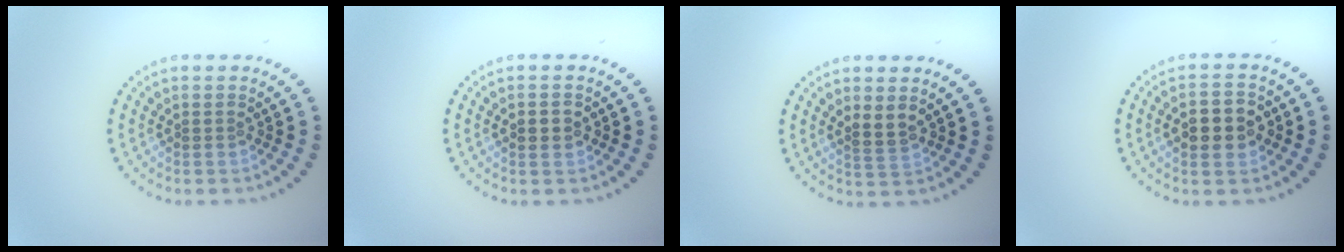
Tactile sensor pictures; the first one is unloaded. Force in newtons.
{"total": 1.9, "press": 1.9, "slide": 0.1}
{"total": 1.8, "press": 1.6, "slide": 0.8}
{"total": 4.0, "press": 4.0, "slide": 0.4}